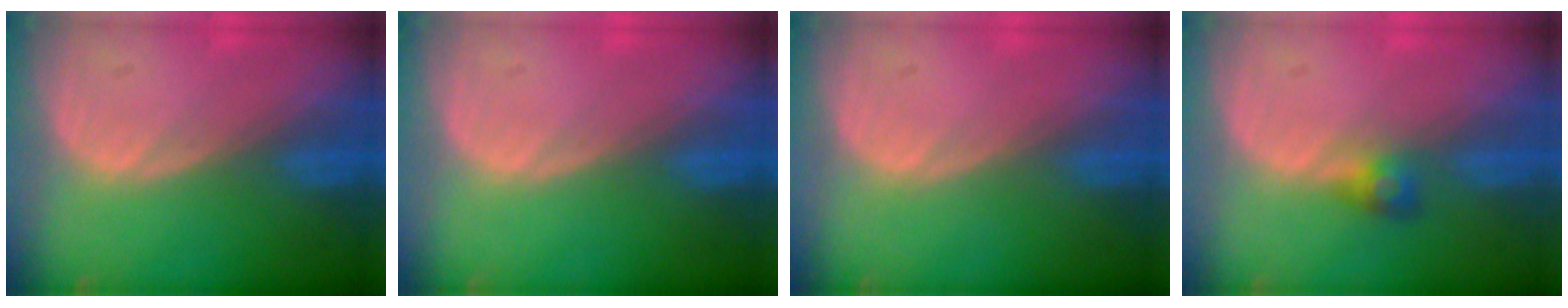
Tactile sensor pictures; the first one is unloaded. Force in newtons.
{"total": 0.0}
{"total": 0.0}
{"total": 2.6, "press": 2.5, "slide": 0.7}